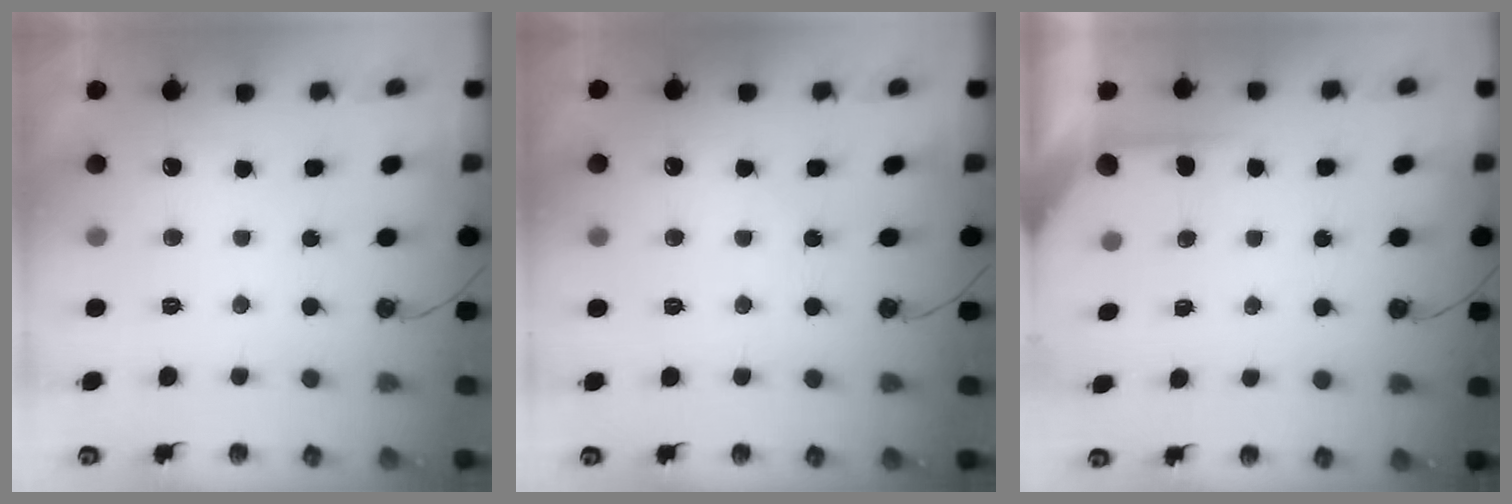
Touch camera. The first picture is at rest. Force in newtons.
{"total": 3.2, "press": 3.2, "slide": 0.5}
{"total": 3.9, "press": 3.9, "slide": 0.3}